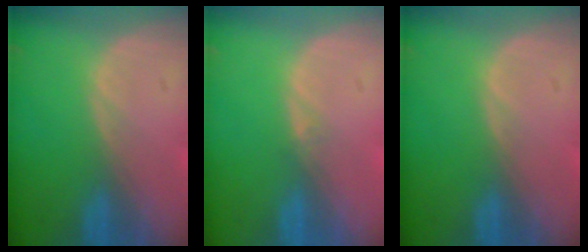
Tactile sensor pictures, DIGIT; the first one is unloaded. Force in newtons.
{"total": 0.6, "press": 0.5, "slide": 0.4}
{"total": 0.0}